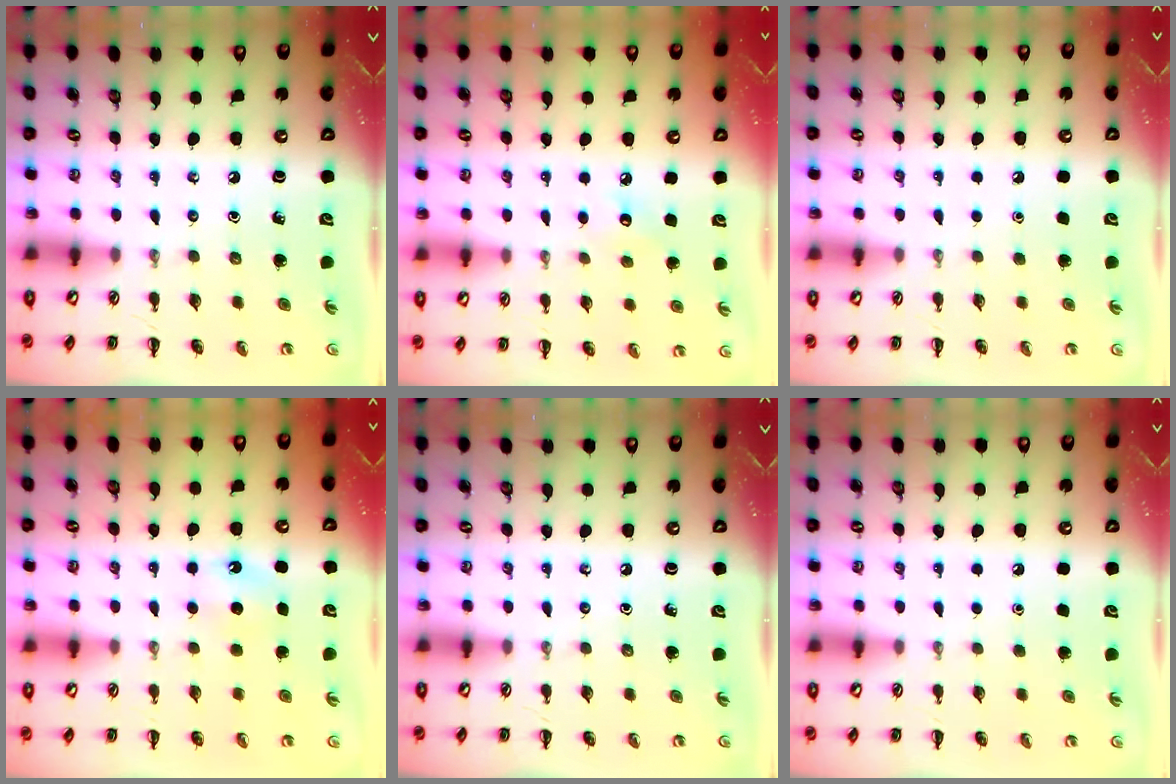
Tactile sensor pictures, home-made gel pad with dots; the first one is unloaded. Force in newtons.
{"total": 5.0, "press": 4.8, "slide": 1.4}
{"total": 1.7, "press": 1.7, "slide": 0.1}
{"total": 5.1, "press": 4.9, "slide": 1.3}
{"total": 0.0}
{"total": 1.8, "press": 1.7, "slide": 0.1}